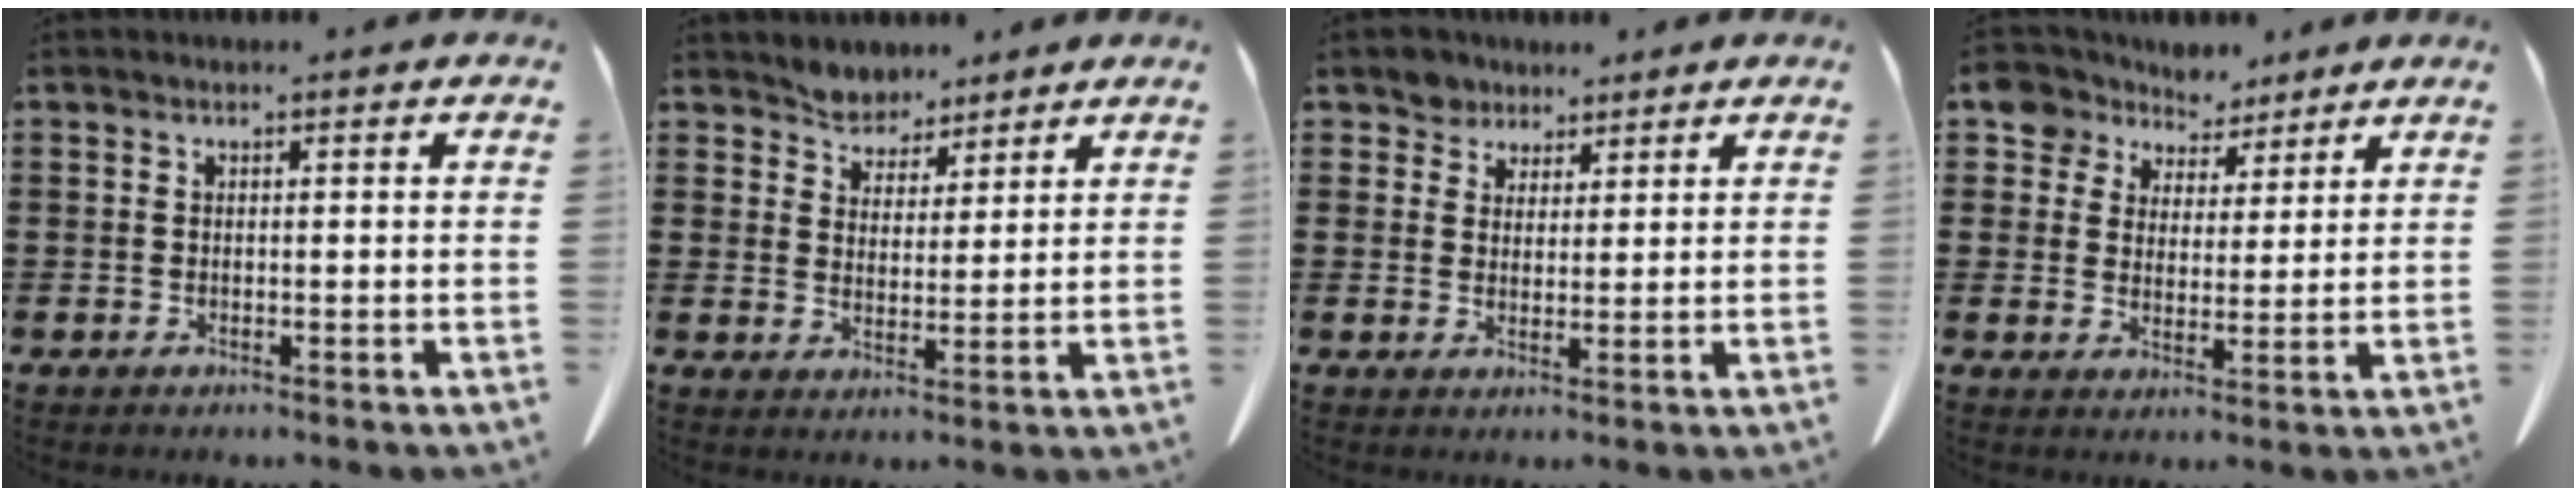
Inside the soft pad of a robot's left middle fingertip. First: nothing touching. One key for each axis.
{"total": 4.1, "fx": 3.8, "fy": 1.6, "fz": -0.7, "tx": -0.009, "ty": -0.015, "tz": 0.070}
{"total": 3.7, "fx": 2.9, "fy": 2.2, "fz": 0.2, "tx": -0.020, "ty": 0.006, "tz": 0.057}
{"total": 6.6, "fx": 5.4, "fy": 3.7, "fz": 0.6, "tx": -0.043, "ty": -0.021, "tz": 0.101}